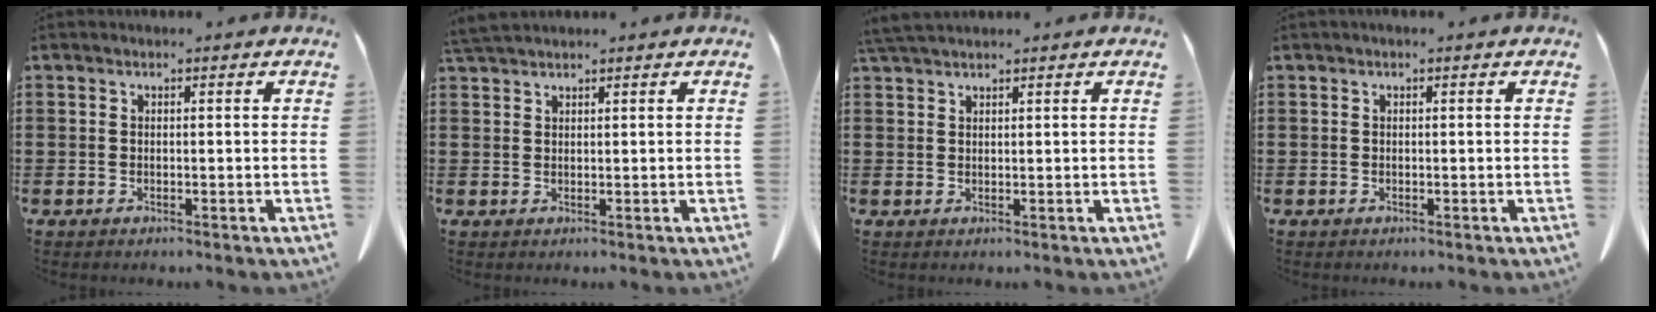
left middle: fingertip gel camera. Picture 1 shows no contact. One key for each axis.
{"total": 2.3, "fx": 2.1, "fy": 0.3, "fz": 0.9, "tx": -0.023, "ty": 0.003, "tz": 0.041}
{"total": 2.4, "fx": 2.2, "fy": 0.4, "fz": 1.0, "tx": -0.026, "ty": 0.003, "tz": 0.042}
{"total": 0.0}